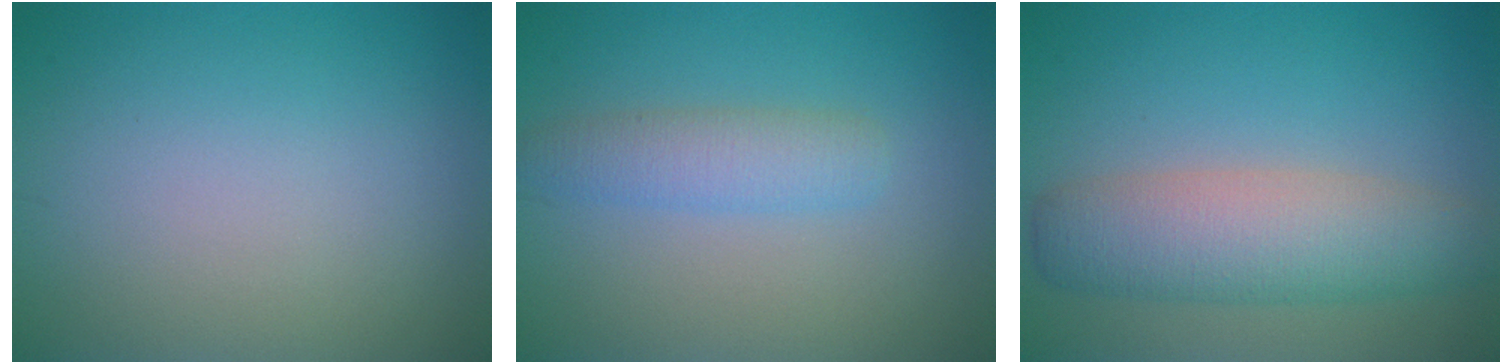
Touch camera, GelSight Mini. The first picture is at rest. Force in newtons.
{"total": 2.8, "press": 2.8, "slide": 0.1}
{"total": 6.1, "press": 6.1, "slide": 0.0}